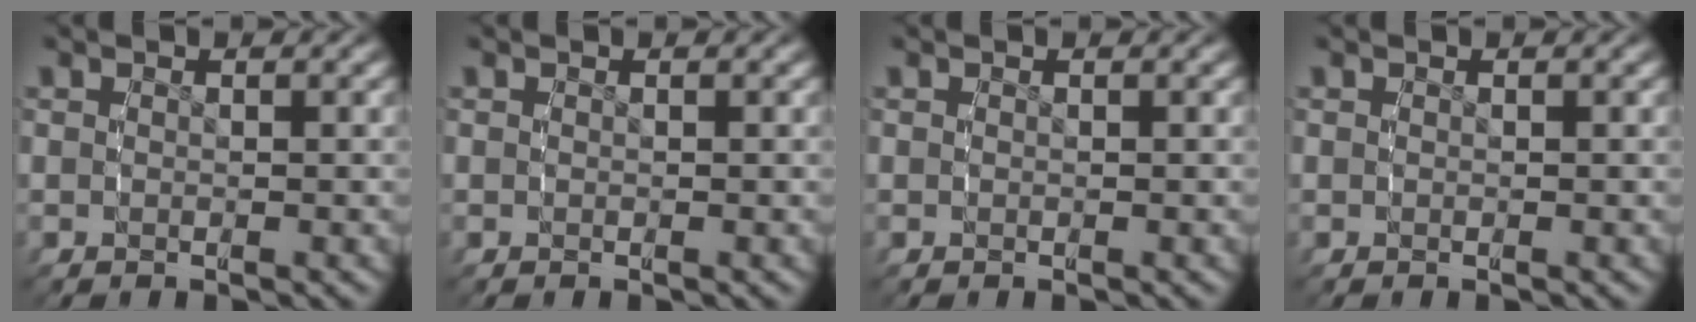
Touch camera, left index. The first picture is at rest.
{"total": 0.0}
{"total": 0.0}
{"total": 0.0}